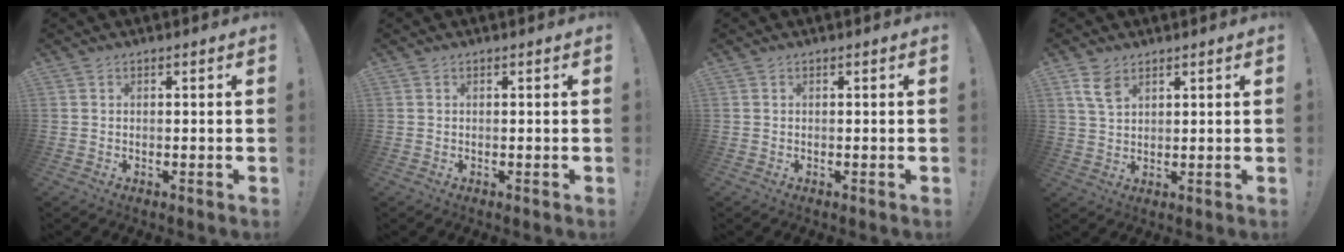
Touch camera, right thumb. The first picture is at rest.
{"total": 0.0}
{"total": 0.0}
{"total": 5.6, "force": [3.3, 3.1, 3.4], "torque": [-0.056, -0.013, 0.063]}